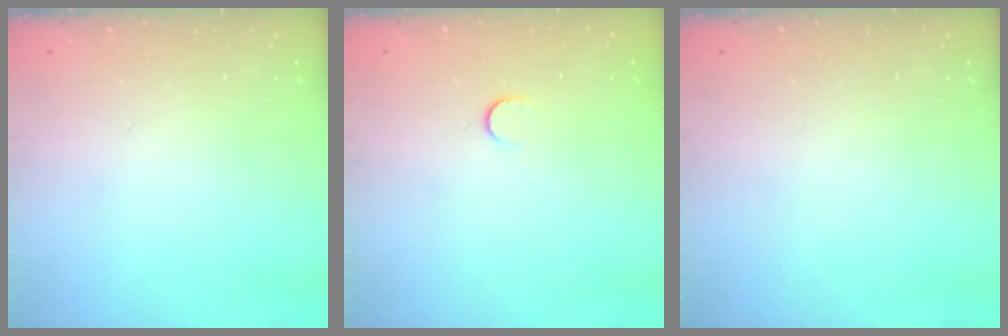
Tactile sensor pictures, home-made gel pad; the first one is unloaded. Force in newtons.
{"total": 6.1, "press": 6.1, "slide": 0.6}
{"total": 0.0}